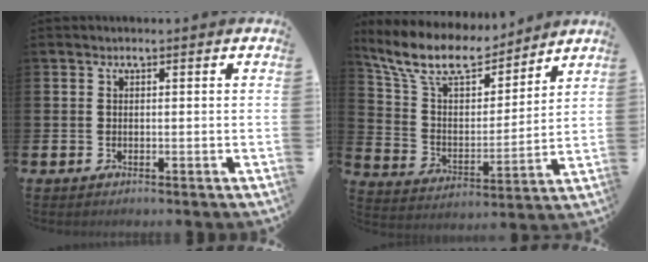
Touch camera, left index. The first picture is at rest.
{"total": 11.0, "force": [9.6, 3.8, 3.8], "torque": [-0.119, -0.059, 0.170]}